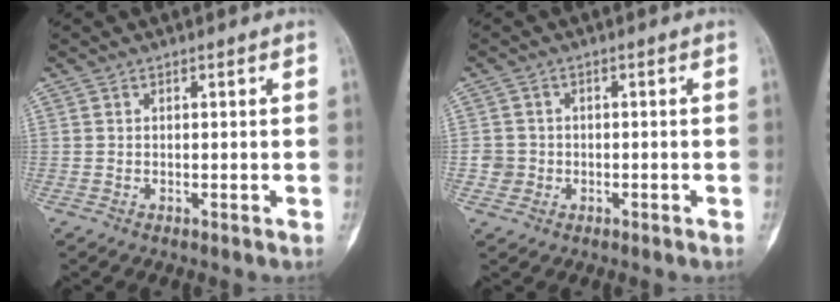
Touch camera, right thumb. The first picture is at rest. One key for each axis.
{"total": 2.7, "fx": -0.6, "fy": 2.7, "fz": 0.2, "tx": 0.016, "ty": 0.009, "tz": -0.014}